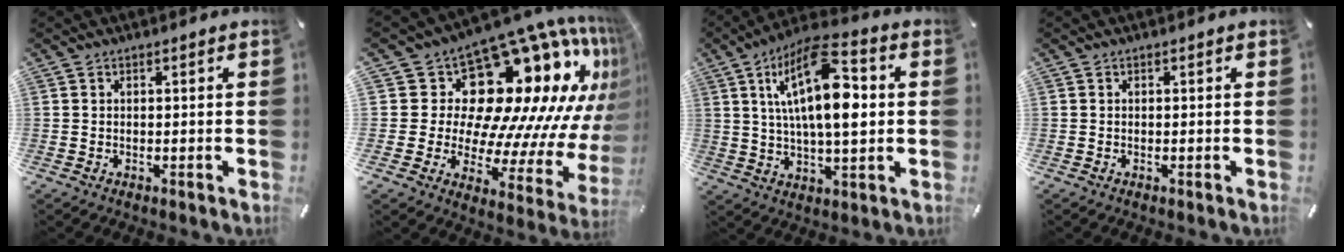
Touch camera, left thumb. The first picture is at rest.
{"total": 23.2, "force": [10.6, 14.1, 15.2], "torque": [-0.219, -0.131, 0.208]}
{"total": 18.2, "force": [4.7, 7.7, 15.8], "torque": [-0.284, -0.005, 0.073]}
{"total": 0.0}